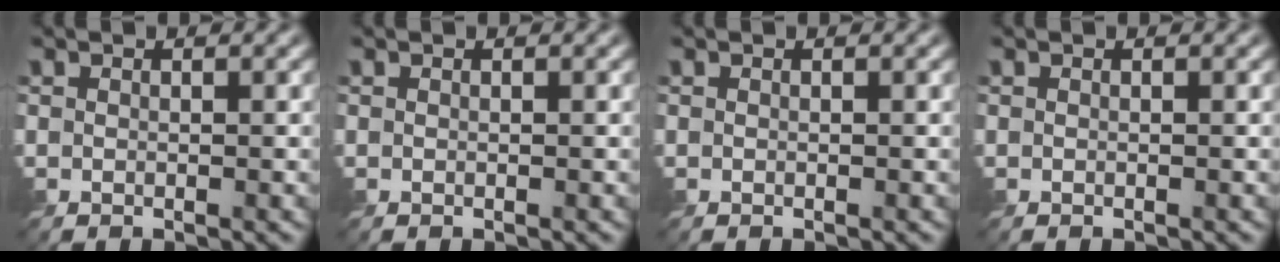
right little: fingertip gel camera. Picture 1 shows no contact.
{"total": 0.0}
{"total": 0.0}
{"total": 0.0}